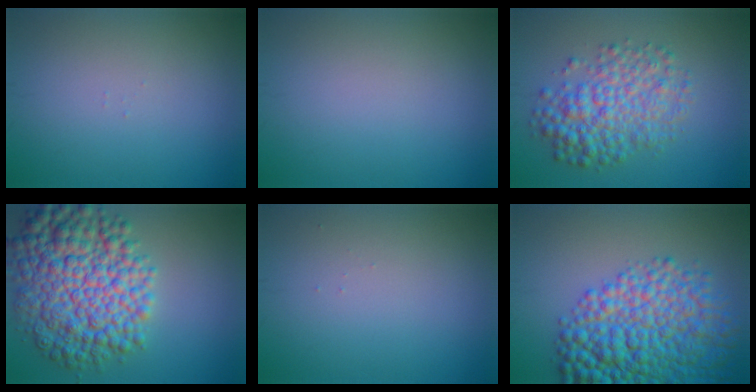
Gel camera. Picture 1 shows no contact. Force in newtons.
{"total": 0.0}
{"total": 5.9, "press": 5.9, "slide": 0.1}
{"total": 11.4, "press": 11.4, "slide": 0.1}
{"total": 0.0}
{"total": 11.4, "press": 11.4, "slide": 0.3}